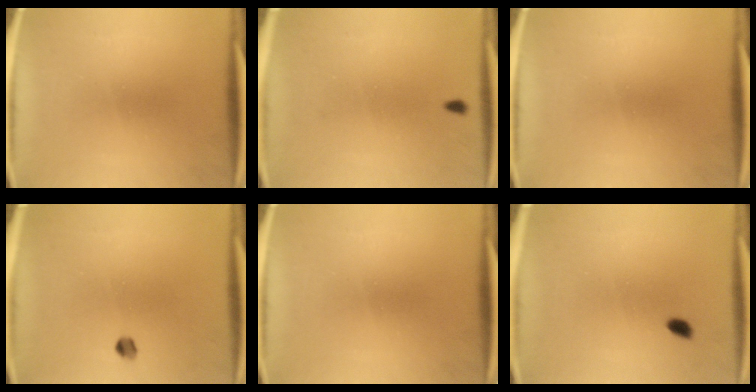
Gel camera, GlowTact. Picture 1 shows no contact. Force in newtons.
{"total": 0.8}
{"total": 0.0}
{"total": 1.7}
{"total": 0.0}
{"total": 1.4}